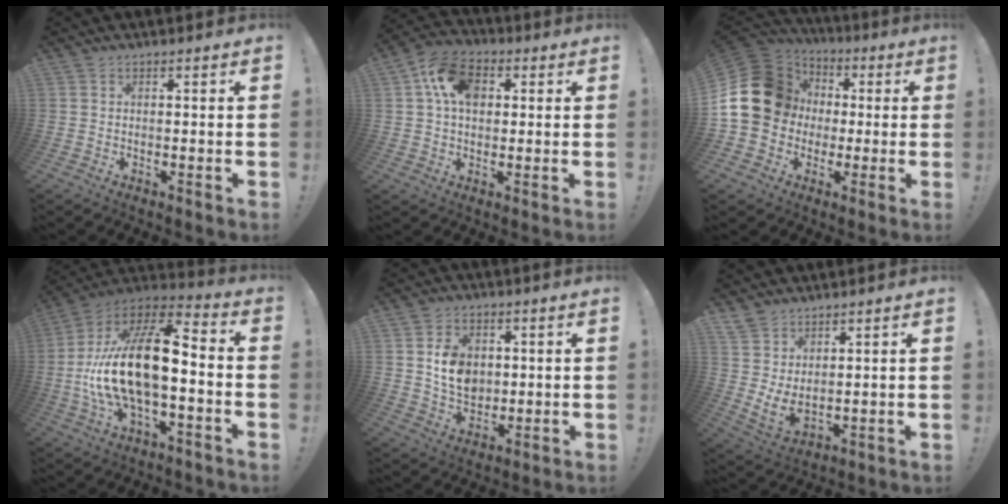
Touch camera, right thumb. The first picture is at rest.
{"total": 12.0, "force": [3.5, 8.4, 7.7], "torque": [-0.125, 0.006, 0.068]}
{"total": 21.1, "force": [2.3, 18.0, 10.7], "torque": [-0.170, 0.004, 0.071]}
{"total": 22.4, "force": [-2.6, 10.1, 19.8], "torque": [-0.362, 0.012, -0.040]}
{"total": 10.0, "force": [1.2, 8.5, 5.2], "torque": [-0.074, 0.004, 0.030]}
{"total": 6.2, "force": [3.6, 3.3, 3.7], "torque": [-0.075, -0.037, 0.072]}